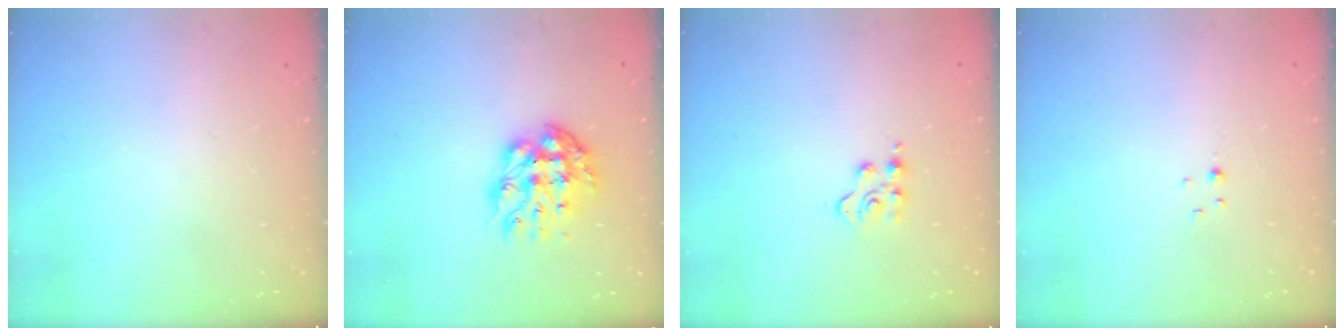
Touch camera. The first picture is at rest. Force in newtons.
{"total": 10.2, "press": 10.1, "slide": 0.8}
{"total": 3.4, "press": 3.4, "slide": 0.5}
{"total": 1.1, "press": 1.1, "slide": 0.2}